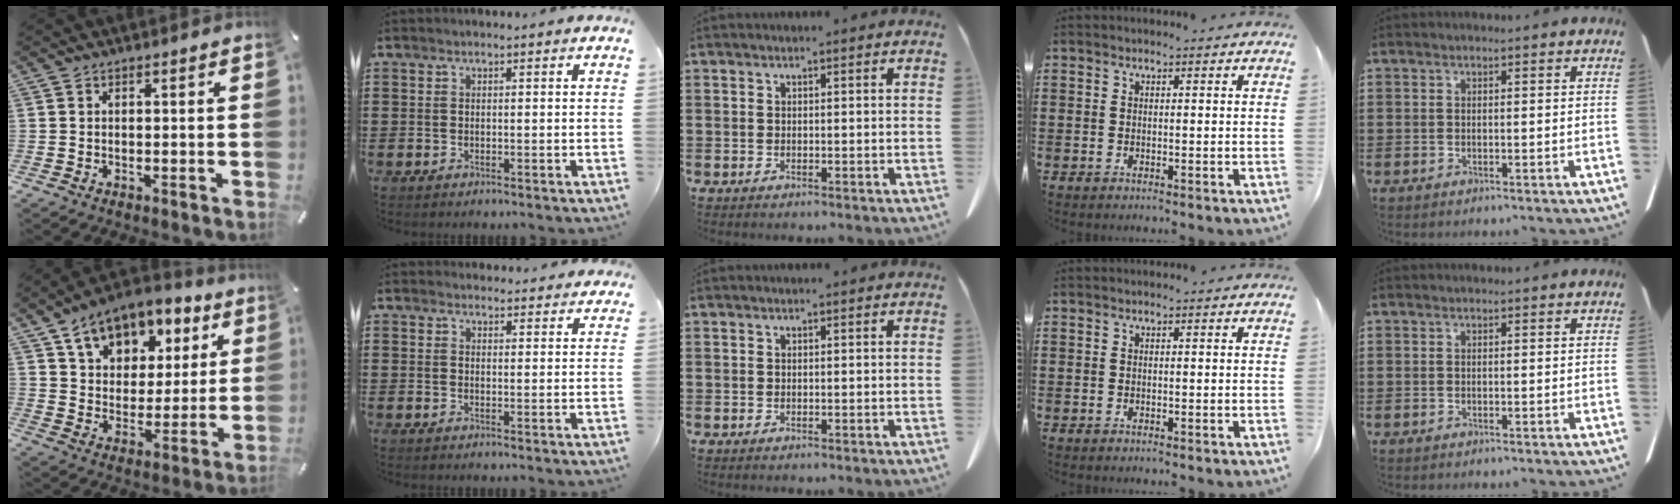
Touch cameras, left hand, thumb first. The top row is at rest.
{"thumb": {"total": 12.5, "force": [8.4, 8.3, 4.3], "torque": [-0.079, -0.047, 0.155]}, "index": {"total": 2.7, "force": [2.6, 0.6, 0.0], "torque": [0.000, -0.011, 0.048]}}